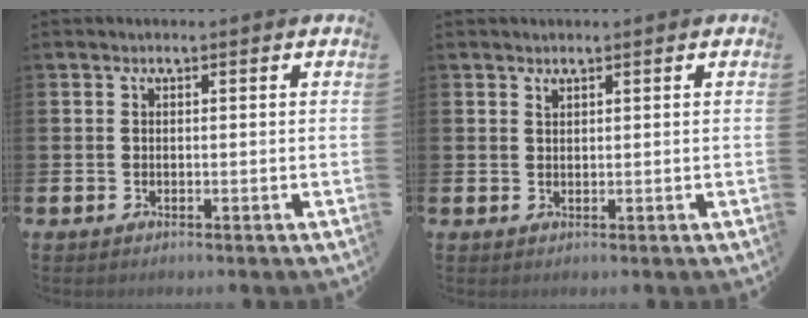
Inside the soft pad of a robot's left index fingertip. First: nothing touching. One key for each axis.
{"total": 0.9, "fx": 0.8, "fy": 0.2, "fz": 0.3, "tx": 0.004, "ty": -0.001, "tz": 0.012}